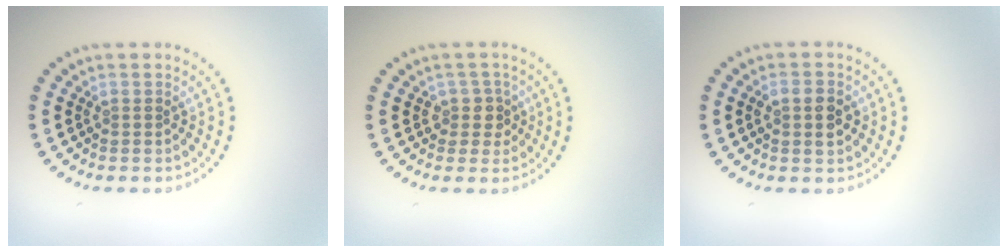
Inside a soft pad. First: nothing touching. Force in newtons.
{"total": 2.0, "press": 1.6, "slide": 1.3}
{"total": 2.2, "press": 2.2, "slide": 0.2}